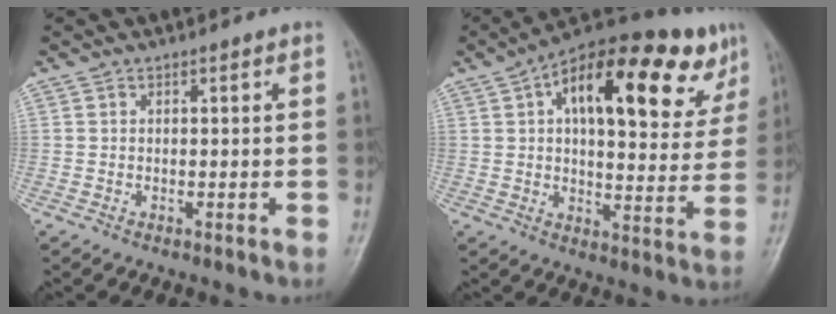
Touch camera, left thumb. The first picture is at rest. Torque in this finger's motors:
{"motor_torque": [0.78, 0.84, 1.60, -1.17, 0.15]}